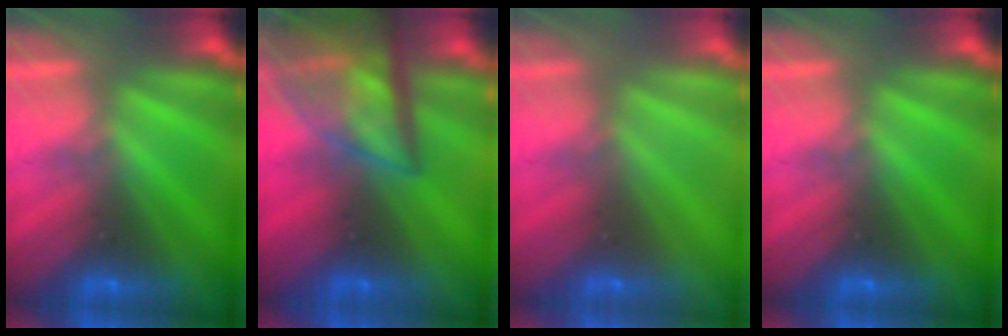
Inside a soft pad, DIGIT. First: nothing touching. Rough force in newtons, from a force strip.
{"total": 6.9}
{"total": 2.9}
{"total": 0.0}